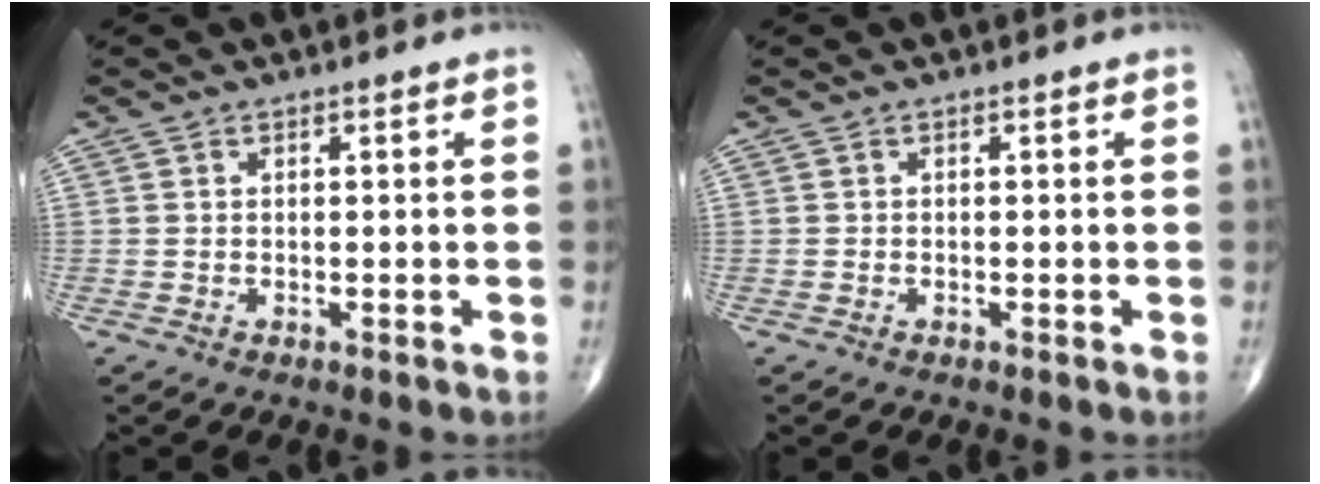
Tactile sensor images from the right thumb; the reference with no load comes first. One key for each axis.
{"total": 0.0}